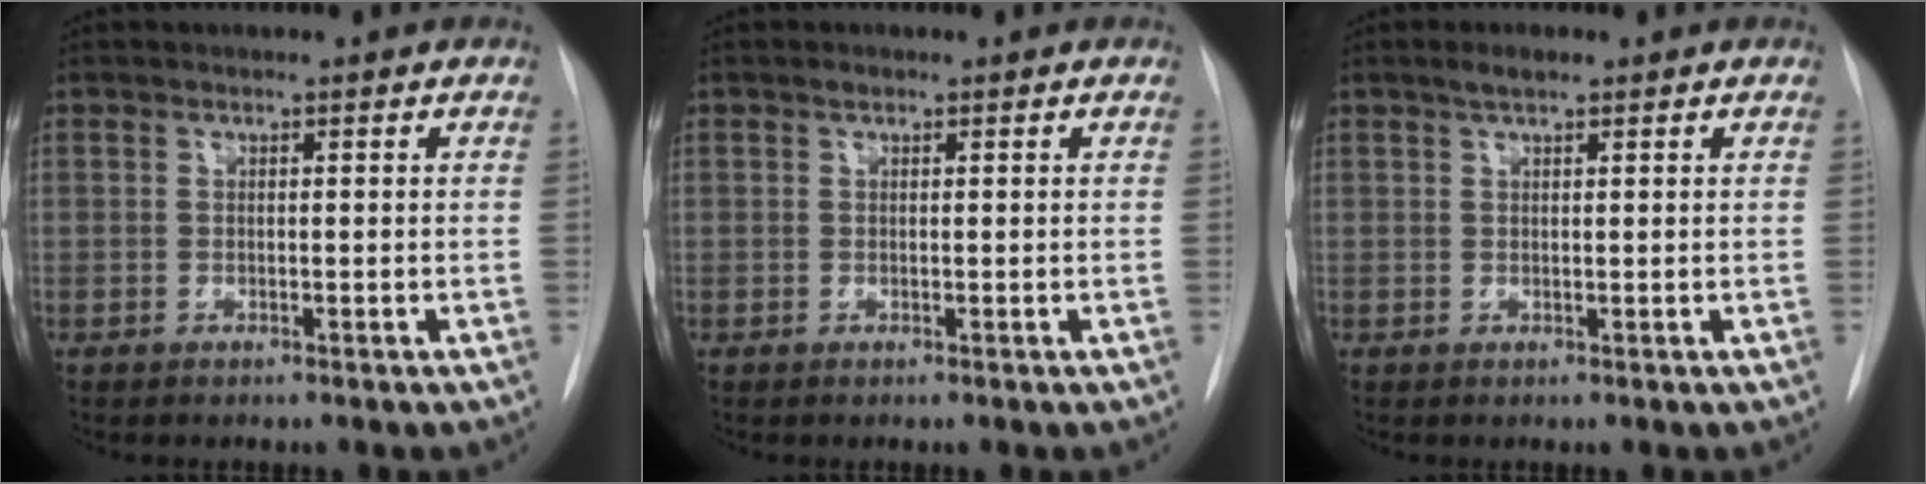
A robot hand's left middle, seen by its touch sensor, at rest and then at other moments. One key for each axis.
{"total": 0.5, "fx": 0.4, "fy": 0.3, "fz": 0.2, "tx": -0.005, "ty": 0.004, "tz": 0.004}
{"total": 1.8, "fx": 1.3, "fy": 0.4, "fz": 1.2, "tx": -0.027, "ty": 0.006, "tz": 0.022}